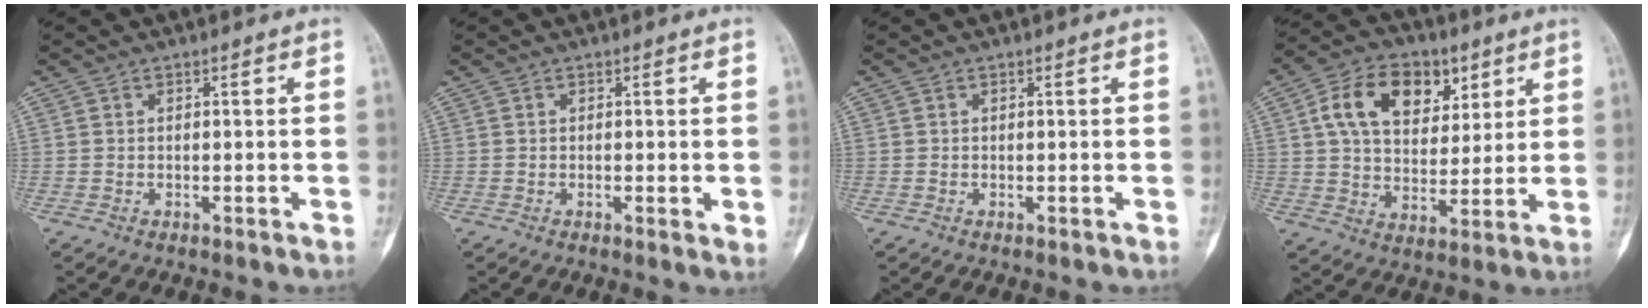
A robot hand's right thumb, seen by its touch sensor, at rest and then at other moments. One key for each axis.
{"total": 1.5, "fx": -0.1, "fy": 0.3, "fz": 1.5, "tx": -0.022, "ty": -0.006, "tz": -0.005}
{"total": 0.0}
{"total": 15.6, "fx": 6.0, "fy": 10.5, "fz": 9.8, "tx": -0.131, "ty": -0.007, "tz": 0.103}